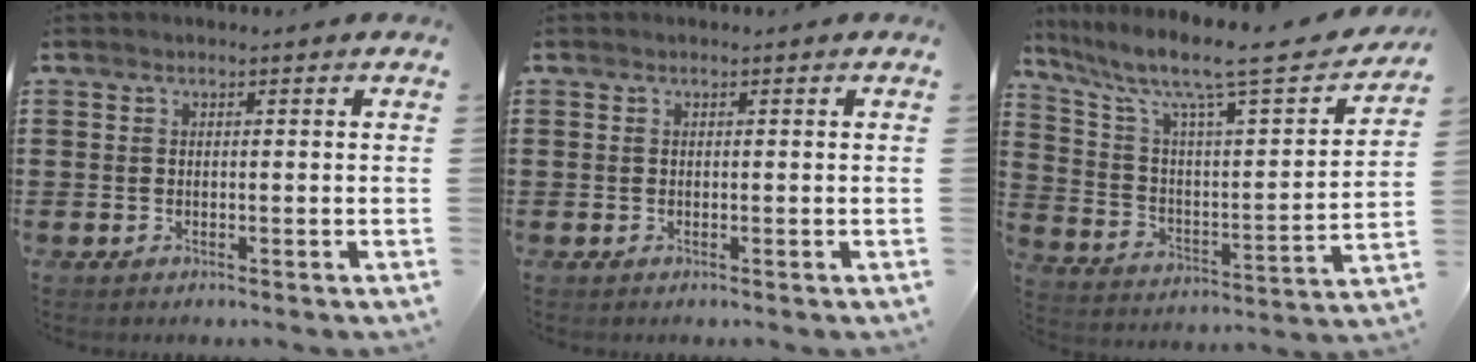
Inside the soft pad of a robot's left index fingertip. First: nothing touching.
{"total": 0.0}
{"total": 10.7, "force": [8.2, 1.4, 6.8], "torque": [-0.155, -0.054, 0.128]}